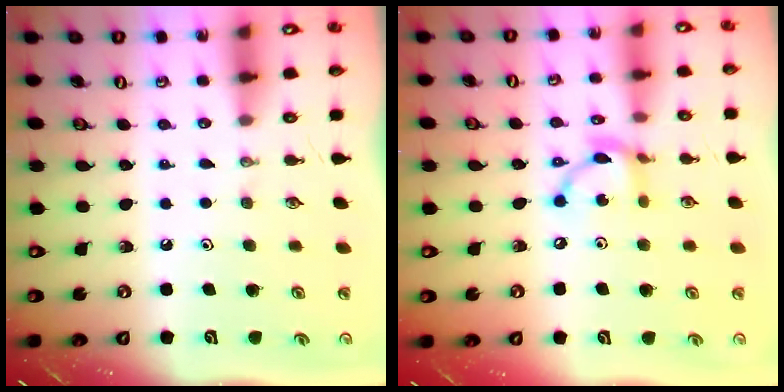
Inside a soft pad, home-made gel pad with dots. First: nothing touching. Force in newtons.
{"total": 9.4, "press": 9.4, "slide": 0.3}